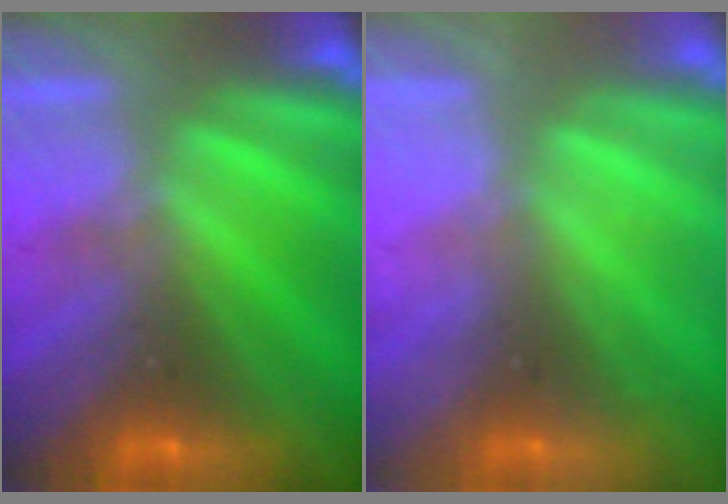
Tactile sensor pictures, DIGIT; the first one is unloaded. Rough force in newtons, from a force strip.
{"total": 2.1}